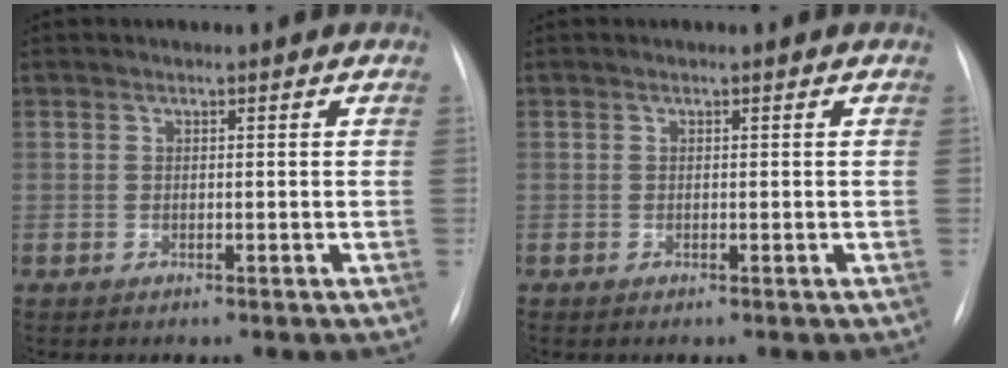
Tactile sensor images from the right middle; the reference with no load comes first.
{"total": 0.0}